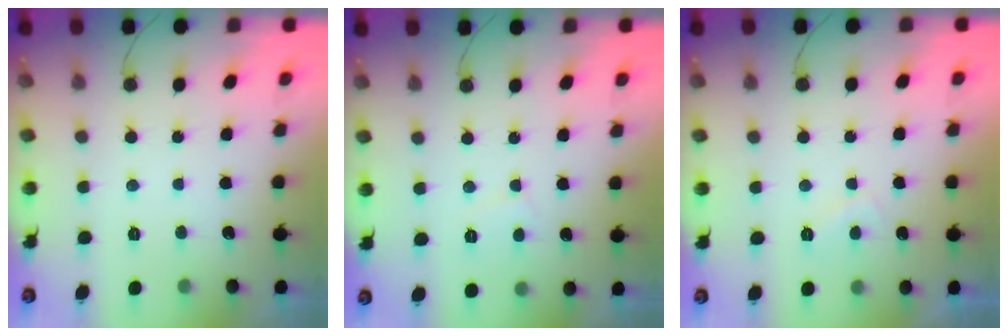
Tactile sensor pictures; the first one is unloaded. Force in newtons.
{"total": 2.6, "press": 2.6, "slide": 0.2}
{"total": 1.8, "press": 1.7, "slide": 0.7}